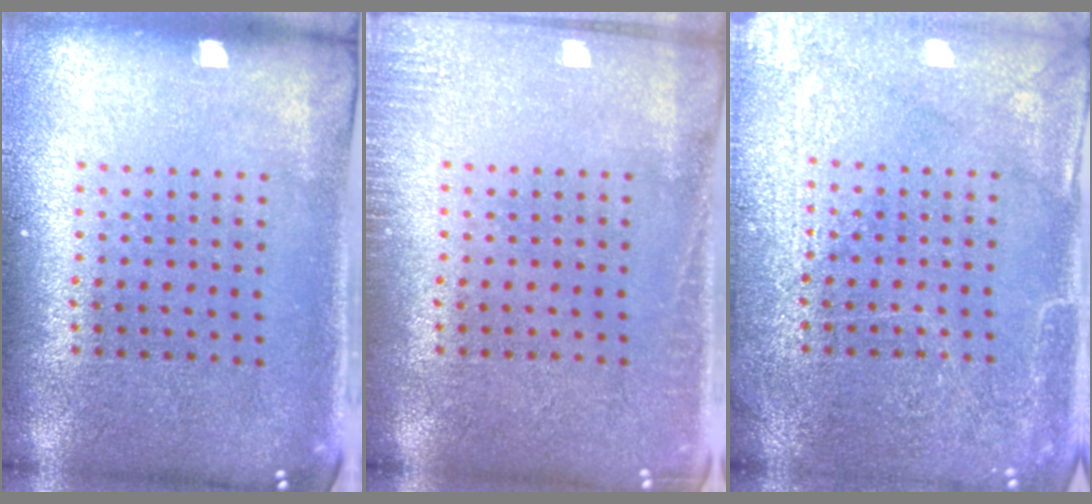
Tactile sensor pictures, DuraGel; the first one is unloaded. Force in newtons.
{"total": 1.4, "press": 1.4, "slide": 0.4}
{"total": 4.0, "press": 3.9, "slide": 0.5}